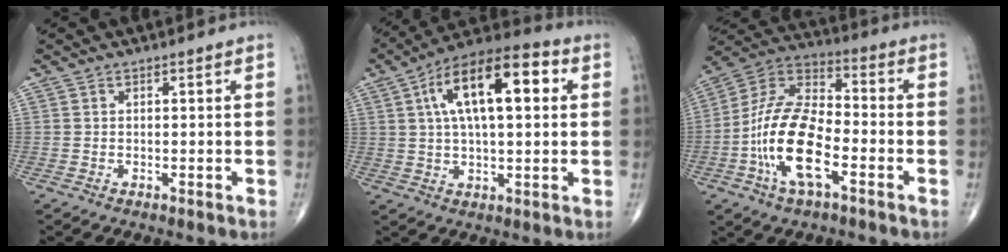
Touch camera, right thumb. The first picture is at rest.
{"total": 17.7, "force": [4.6, 7.5, 15.4], "torque": [-0.237, 0.023, 0.065]}
{"total": 17.6, "force": [-5.3, 8.0, 14.8], "torque": [-0.288, 0.033, -0.105]}